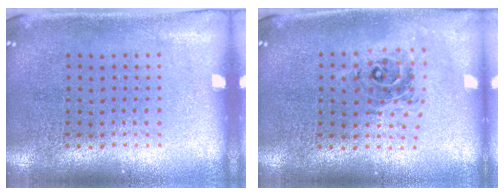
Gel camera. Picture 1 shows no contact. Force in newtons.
{"total": 0.7, "press": 0.6, "slide": 0.1}